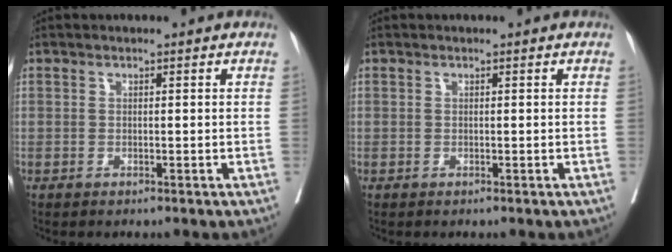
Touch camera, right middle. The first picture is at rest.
{"total": 0.0}